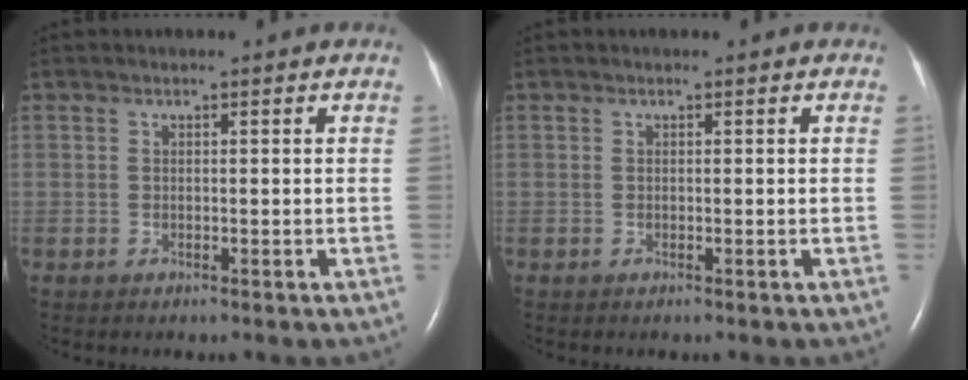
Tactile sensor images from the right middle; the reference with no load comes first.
{"total": 0.0}